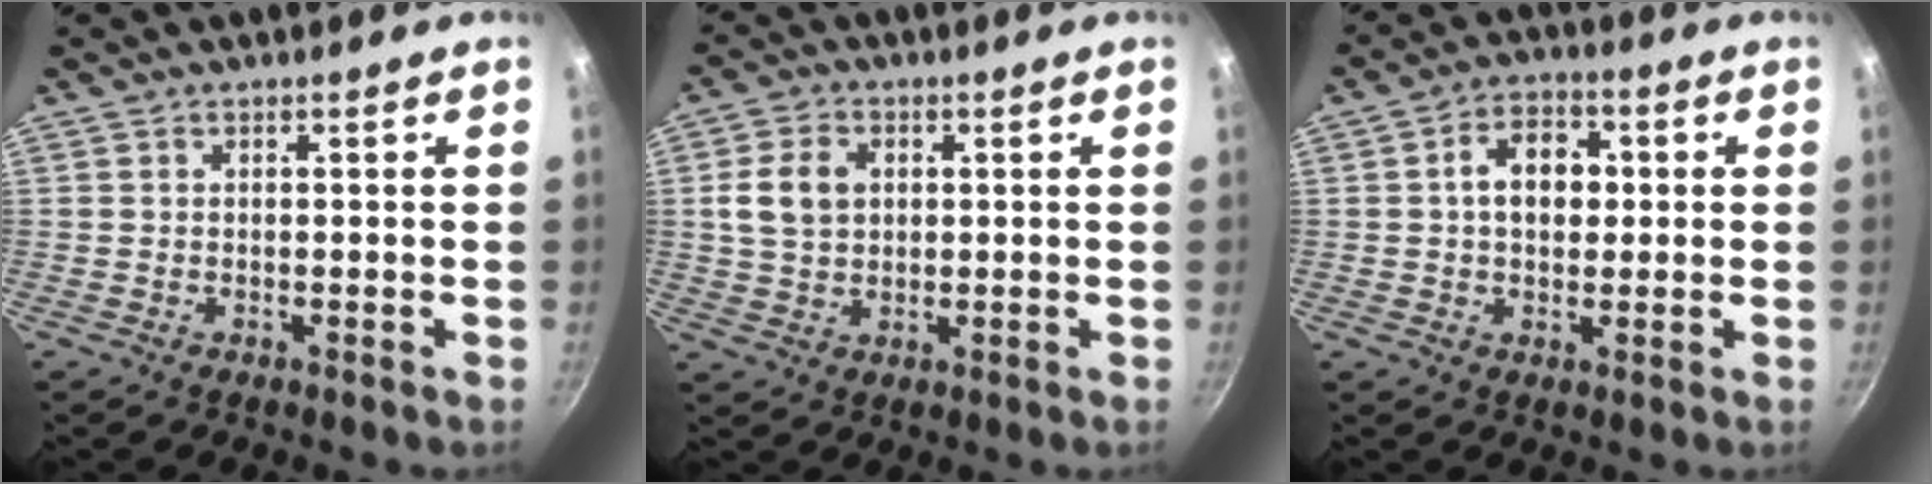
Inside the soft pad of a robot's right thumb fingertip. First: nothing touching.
{"total": 7.5, "force": [1.3, 5.6, 4.8], "torque": [-0.076, 0.007, 0.022]}
{"total": 8.3, "force": [0.9, 5.9, 5.7], "torque": [-0.058, 0.014, 0.004]}